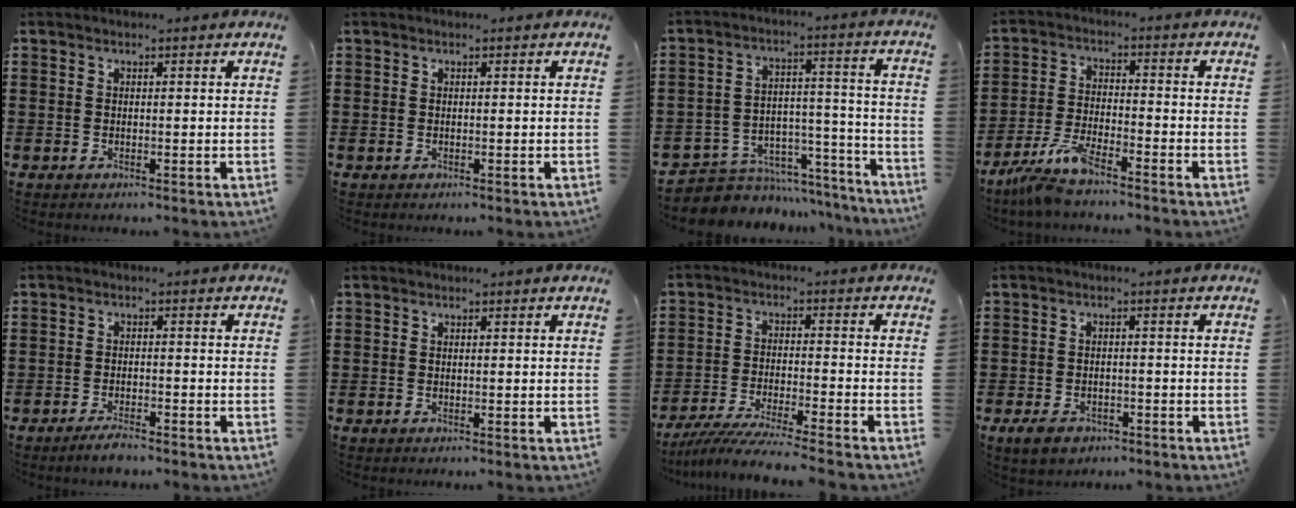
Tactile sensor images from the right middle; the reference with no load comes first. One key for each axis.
{"total": 0.0}
{"total": 6.2, "fx": -5.4, "fy": 2.9, "fz": 0.5, "tx": -0.010, "ty": 0.018, "tz": -0.104}
{"total": 6.4, "fx": -5.3, "fy": 0.8, "fz": 3.4, "tx": -0.081, "ty": -0.008, "tz": -0.104}
{"total": 2.5, "fx": -2.1, "fy": 0.4, "fz": 1.2, "tx": -0.022, "ty": 0.004, "tz": -0.040}
{"total": 0.0}
{"total": 5.9, "fx": -5.6, "fy": -0.1, "fz": 1.9, "tx": -0.048, "ty": -0.017, "tz": -0.112}
{"total": 3.0, "fx": -2.2, "fy": 1.6, "fz": 1.1, "tx": -0.030, "ty": 0.003, "tz": -0.047}